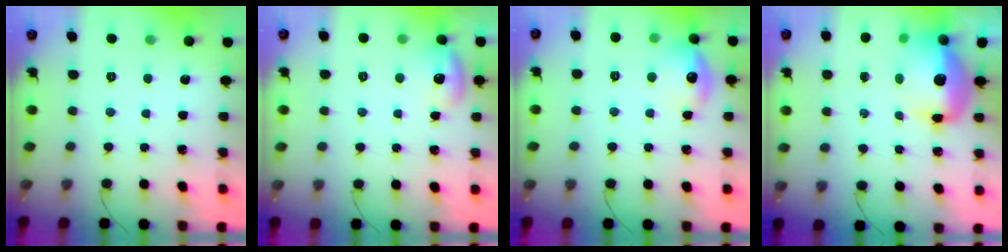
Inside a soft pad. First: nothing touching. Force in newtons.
{"total": 8.5, "press": 8.4, "slide": 1.3}
{"total": 10.9, "press": 10.9, "slide": 0.8}
{"total": 12.9, "press": 12.5, "slide": 3.3}